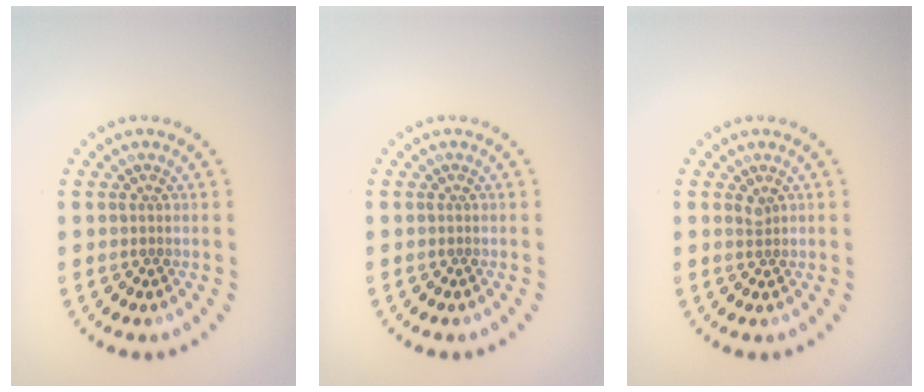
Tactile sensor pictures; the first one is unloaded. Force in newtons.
{"total": 0.0}
{"total": 0.8, "press": 0.6, "slide": 0.6}